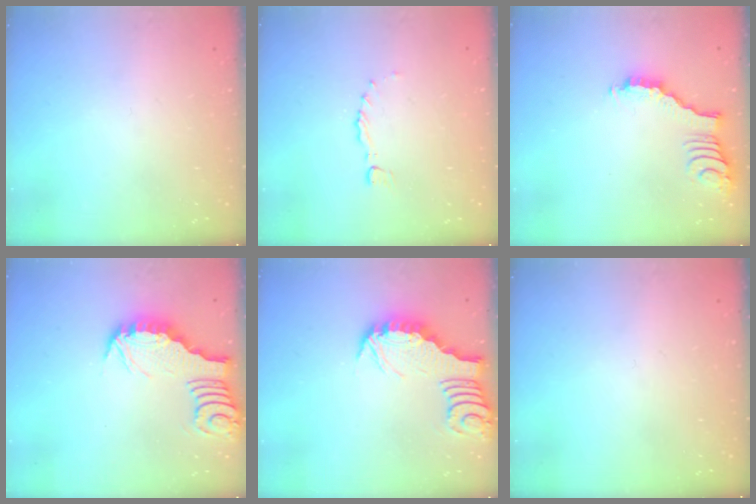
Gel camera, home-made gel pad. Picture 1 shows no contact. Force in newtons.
{"total": 0.0}
{"total": 2.5, "press": 2.5, "slide": 0.4}
{"total": 3.2, "press": 3.1, "slide": 0.4}
{"total": 3.1, "press": 3.1, "slide": 0.3}
{"total": 0.0}